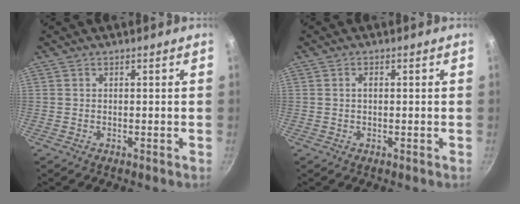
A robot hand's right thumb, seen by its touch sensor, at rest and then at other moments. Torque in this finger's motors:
{"motor_torque": [0.01, 0.31, 0.33, 0.30, -0.02]}